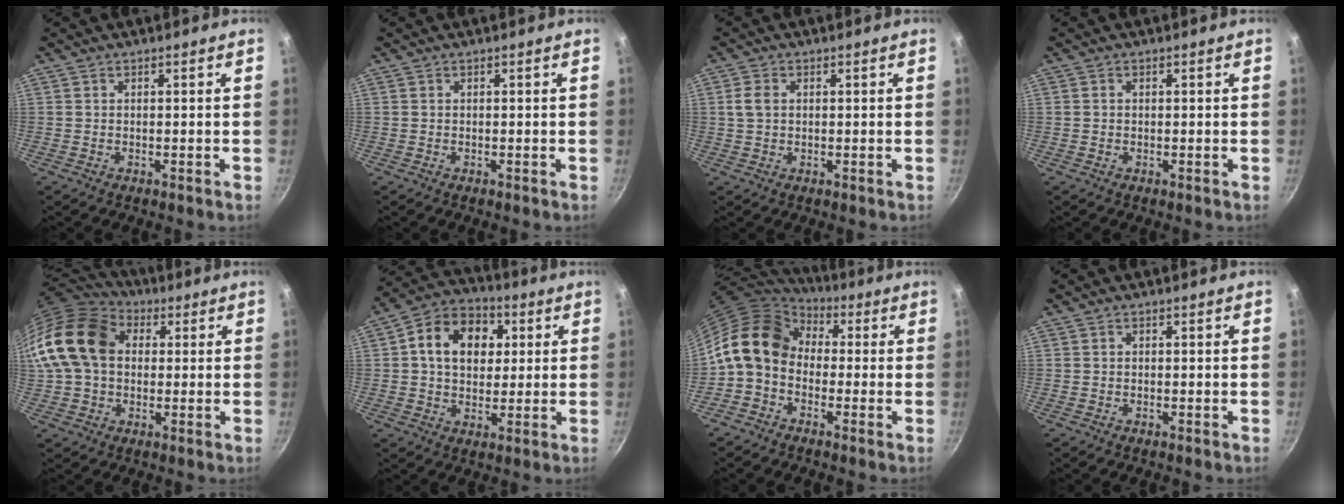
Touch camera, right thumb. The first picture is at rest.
{"total": 0.0}
{"total": 3.1, "force": [0.5, 2.3, 2.0], "torque": [-0.035, 0.005, 0.009]}
{"total": 0.7, "force": [0.0, 0.6, 0.3], "torque": [-0.004, 0.004, -0.001]}
{"total": 18.3, "force": [3.0, 13.5, 12.0], "torque": [-0.214, 0.032, 0.040]}
{"total": 13.6, "force": [3.0, 10.3, 8.4], "torque": [-0.111, 0.013, 0.033]}
{"total": 12.4, "force": [0.8, 9.6, 7.8], "torque": [-0.115, 0.034, -0.010]}
{"total": 0.0}